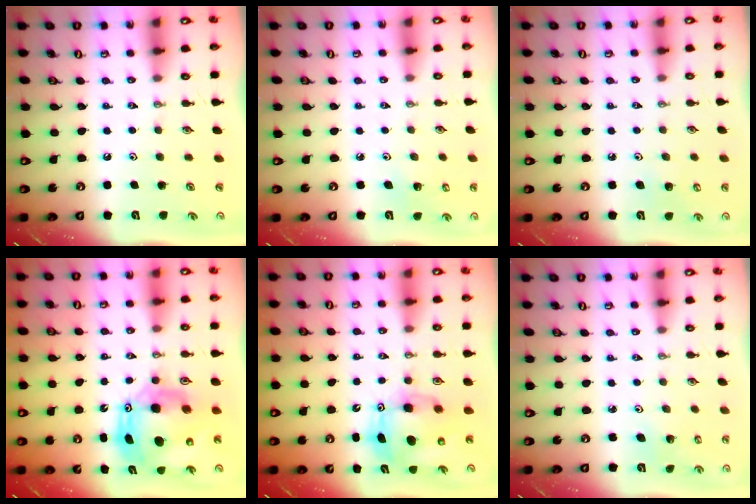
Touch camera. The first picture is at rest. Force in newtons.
{"total": 2.5, "press": 2.4, "slide": 0.6}
{"total": 6.2, "press": 6.0, "slide": 1.4}
{"total": 14.7, "press": 14.6, "slide": 1.6}
{"total": 11.0, "press": 10.8, "slide": 2.2}
{"total": 2.7, "press": 2.7, "slide": 0.4}